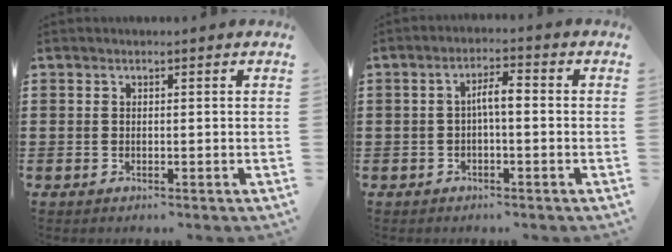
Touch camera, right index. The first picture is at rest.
{"total": 3.4, "force": [-0.3, 0.8, 3.3], "torque": [-0.062, 0.008, -0.009]}